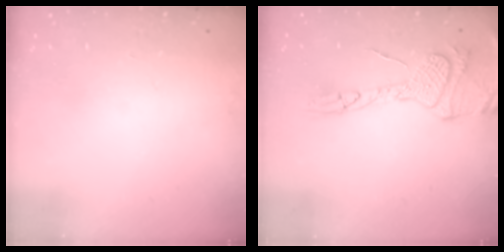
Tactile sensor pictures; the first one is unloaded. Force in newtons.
{"total": 16.0, "press": 15.9, "slide": 1.6}